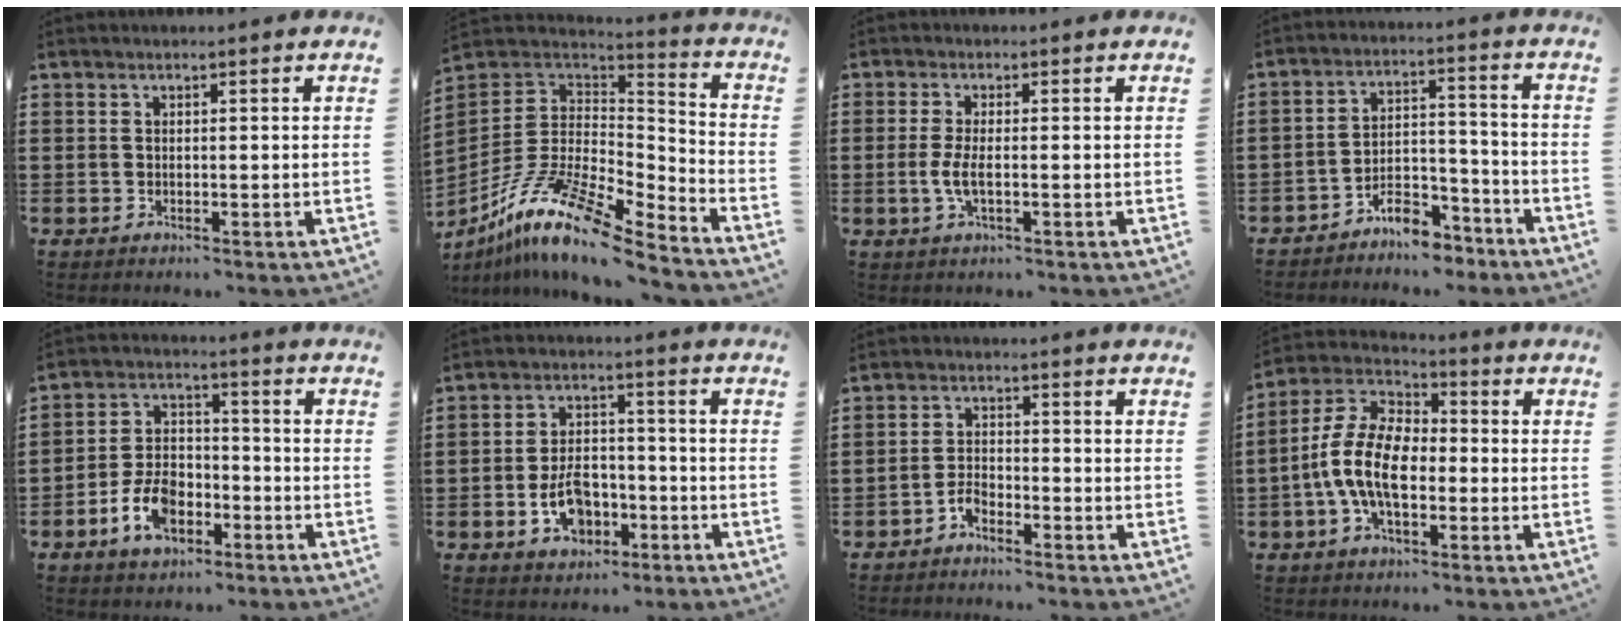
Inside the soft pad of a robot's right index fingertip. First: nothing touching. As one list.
[{"total": 14.4, "force": [-10.0, 3.2, 9.8], "torque": [-0.195, 0.020, -0.191]}, {"total": 3.6, "force": [-0.6, 0.9, 3.4], "torque": [-0.080, -0.007, -0.018]}, {"total": 6.7, "force": [-6.1, 1.9, 2.0], "torque": [-0.030, 0.020, -0.115]}, {"total": 7.7, "force": [-3.6, 4.6, 5.0], "torque": [-0.117, 0.008, -0.071]}, {"total": 7.1, "force": [-2.5, 4.6, 4.8], "torque": [-0.086, 0.001, -0.052]}, {"total": 2.5, "force": [-2.1, 1.0, 1.0], "torque": [-0.023, 0.009, -0.043]}, {"total": 10.4, "force": [-2.2, 5.8, 8.3], "torque": [-0.205, 0.002, -0.049]}]